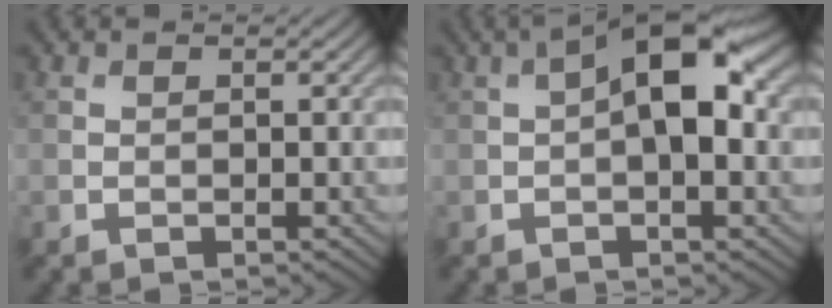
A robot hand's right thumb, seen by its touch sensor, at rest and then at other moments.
{"total": 8.8, "force": [1.4, 3.6, 7.9], "torque": [-0.132, 0.017, 0.014]}